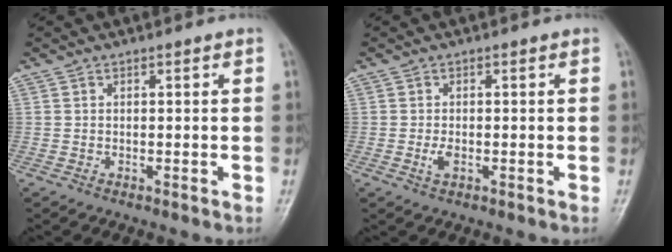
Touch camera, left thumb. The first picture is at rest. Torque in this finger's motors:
{"motor_torque": [-0.13, 0.18, 0.10, 0.02, 0.00]}